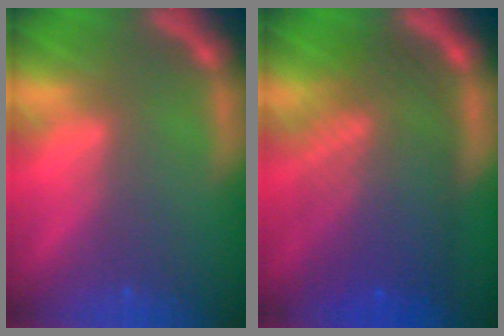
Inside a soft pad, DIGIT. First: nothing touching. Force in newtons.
{"total": 9.6}